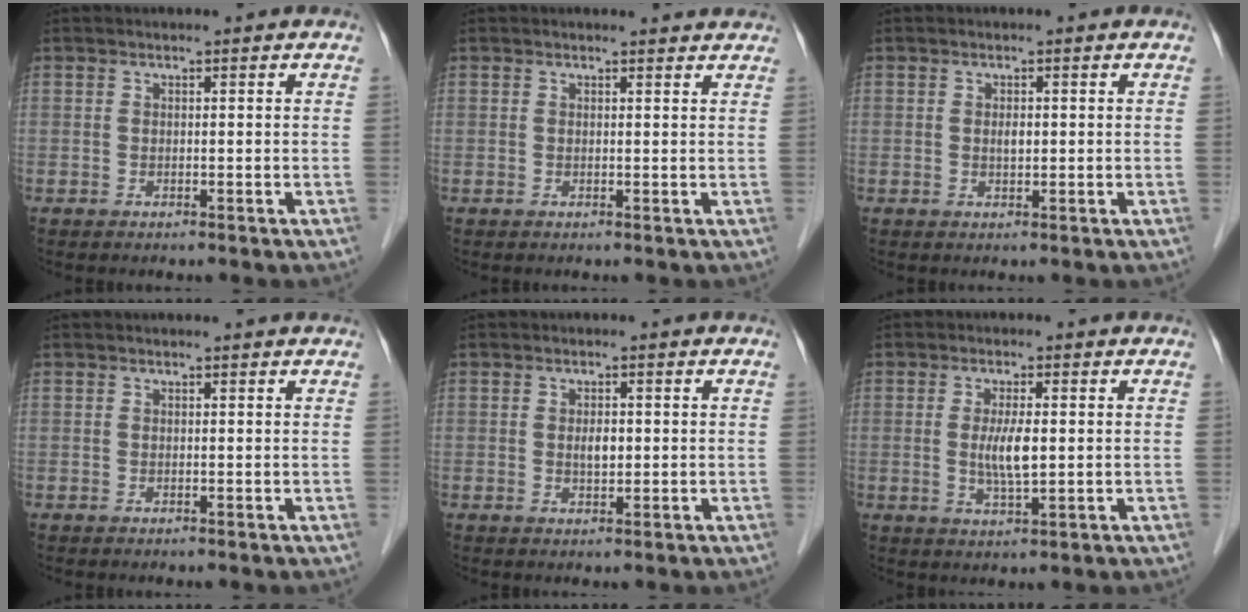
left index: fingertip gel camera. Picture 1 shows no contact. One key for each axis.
{"total": 2.9, "fx": 2.8, "fy": 0.4, "fz": 0.4, "tx": -0.009, "ty": -0.002, "tz": 0.022}
{"total": 1.1, "fx": 0.0, "fy": 0.6, "fz": 1.0, "tx": -0.016, "ty": -0.003, "tz": 0.000}
{"total": 1.6, "fx": 1.5, "fy": 0.1, "fz": 0.3, "tx": -0.009, "ty": 0.005, "tz": 0.013}
{"total": 2.0, "fx": 0.0, "fy": 1.0, "fz": 1.8, "tx": -0.031, "ty": -0.004, "tz": -0.001}
{"total": 4.5, "fx": 0.0, "fy": 0.9, "fz": 4.4, "tx": -0.088, "ty": -0.009, "tz": 0.001}